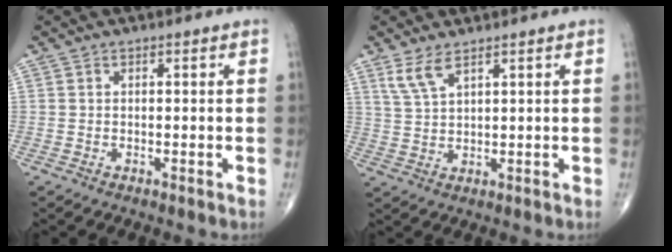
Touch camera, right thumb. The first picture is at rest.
{"total": 4.2, "force": [2.8, 1.2, 2.9], "torque": [-0.065, -0.011, 0.066]}